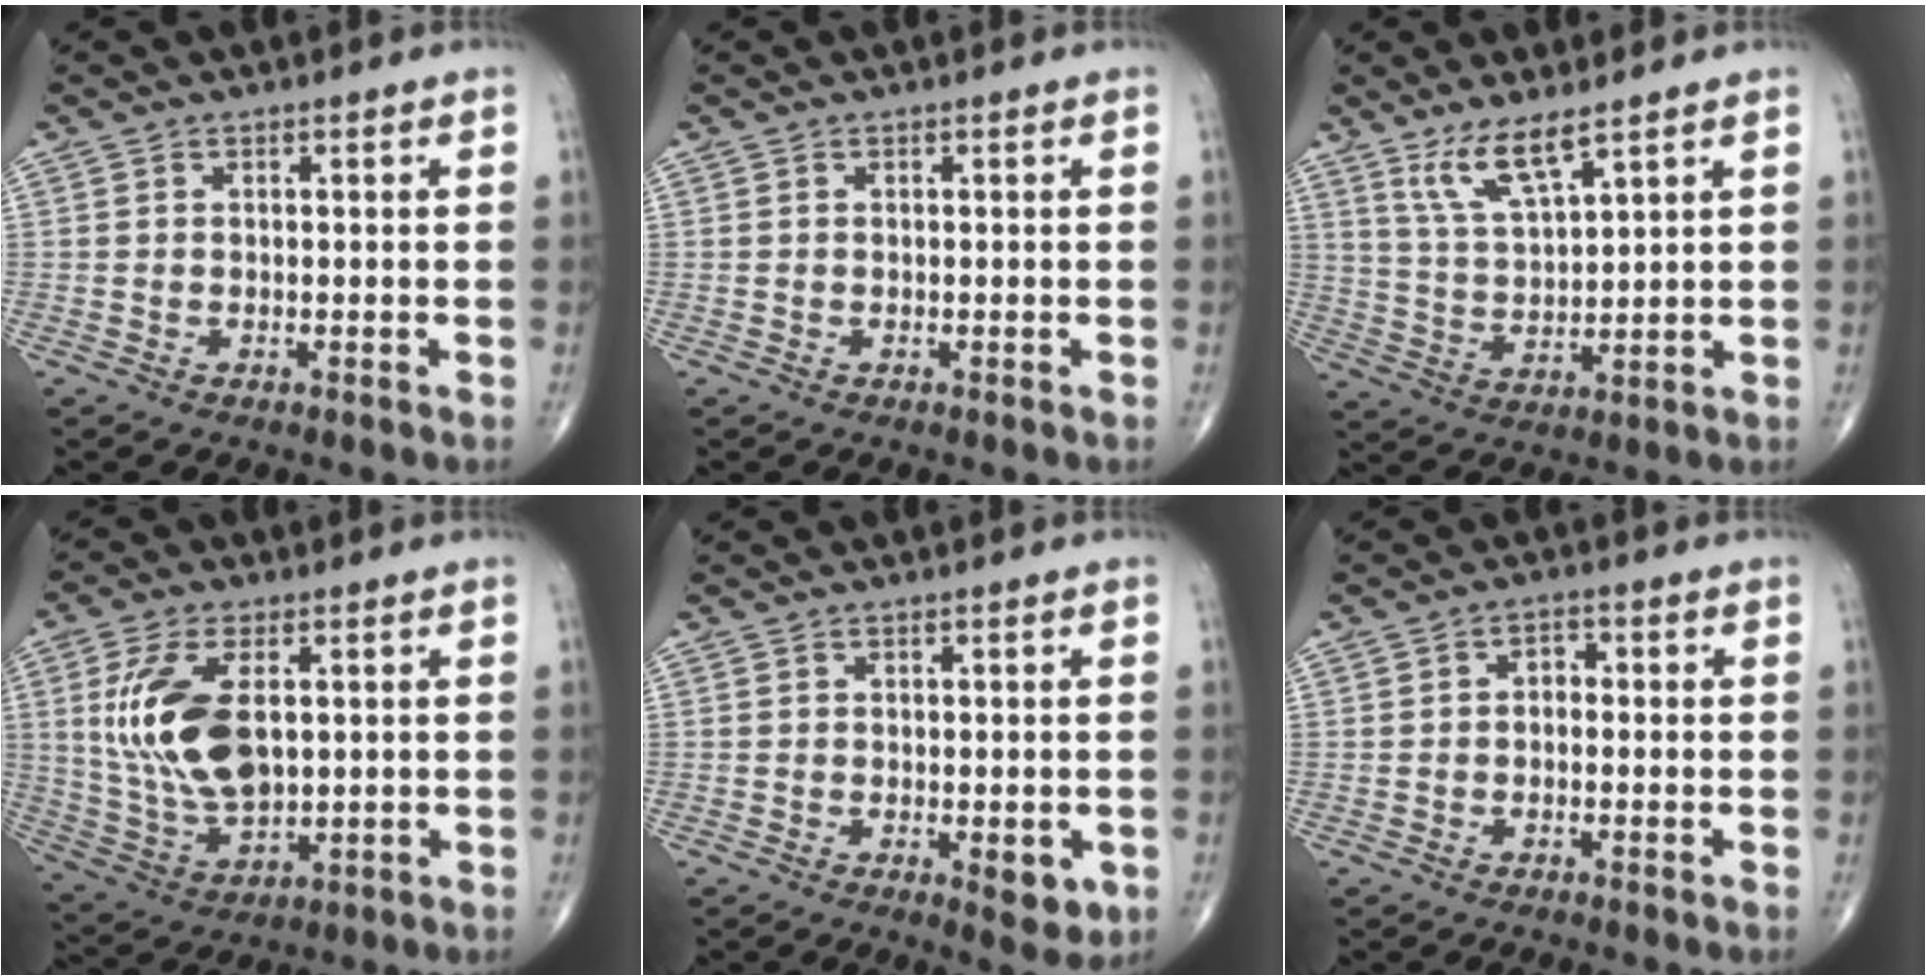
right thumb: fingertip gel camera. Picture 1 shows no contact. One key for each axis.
{"total": 0.0}
{"total": 7.6, "fx": 5.3, "fy": 1.6, "fz": 5.2, "tx": -0.102, "ty": -0.037, "tz": 0.112}
{"total": 14.8, "fx": 2.6, "fy": 7.9, "fz": 12.3, "tx": -0.245, "ty": -0.010, "tz": 0.061}
{"total": 4.4, "fx": -1.1, "fy": 1.9, "fz": 3.8, "tx": -0.036, "ty": -0.008, "tz": -0.011}
{"total": 2.2, "fx": -0.3, "fy": 1.5, "fz": 1.5, "tx": -0.015, "ty": 0.012, "tz": -0.012}